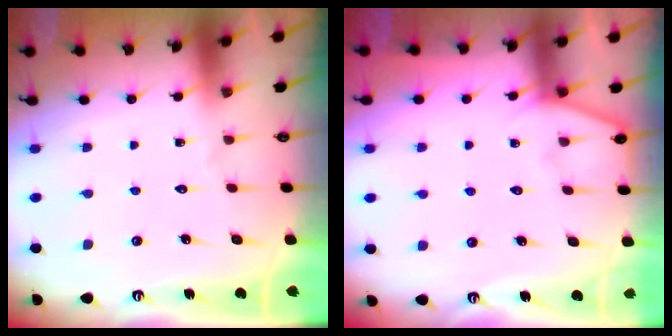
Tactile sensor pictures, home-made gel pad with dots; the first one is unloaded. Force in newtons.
{"total": 5.5, "press": 5.5, "slide": 0.6}